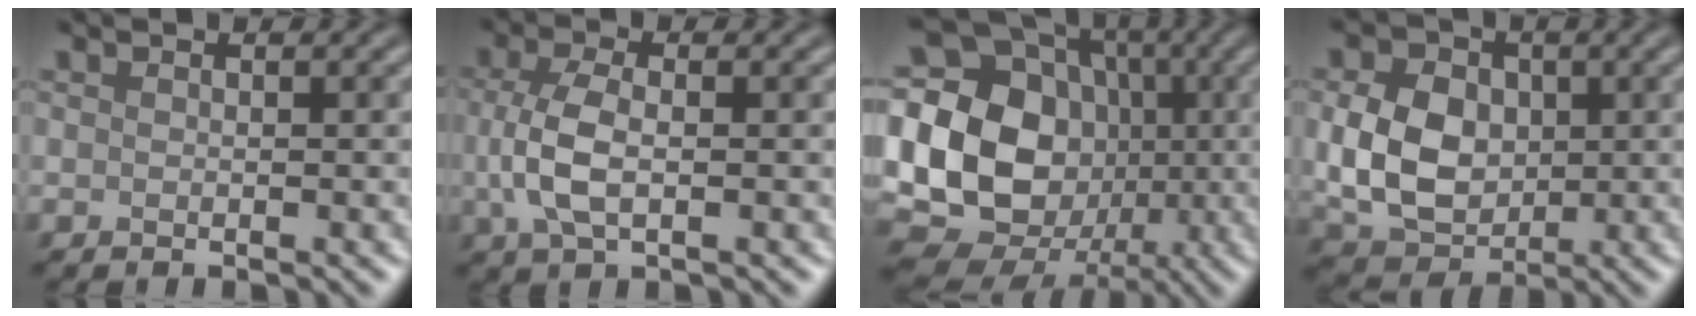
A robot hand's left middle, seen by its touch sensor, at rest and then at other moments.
{"total": 4.1, "force": [-0.3, 1.9, 3.6], "torque": [-0.090, 0.005, -0.005]}
{"total": 21.1, "force": [-0.5, 18.3, 10.4], "torque": [-0.221, 0.027, -0.051]}
{"total": 7.0, "force": [0.2, 5.3, 4.5], "torque": [-0.100, 0.002, 0.005]}